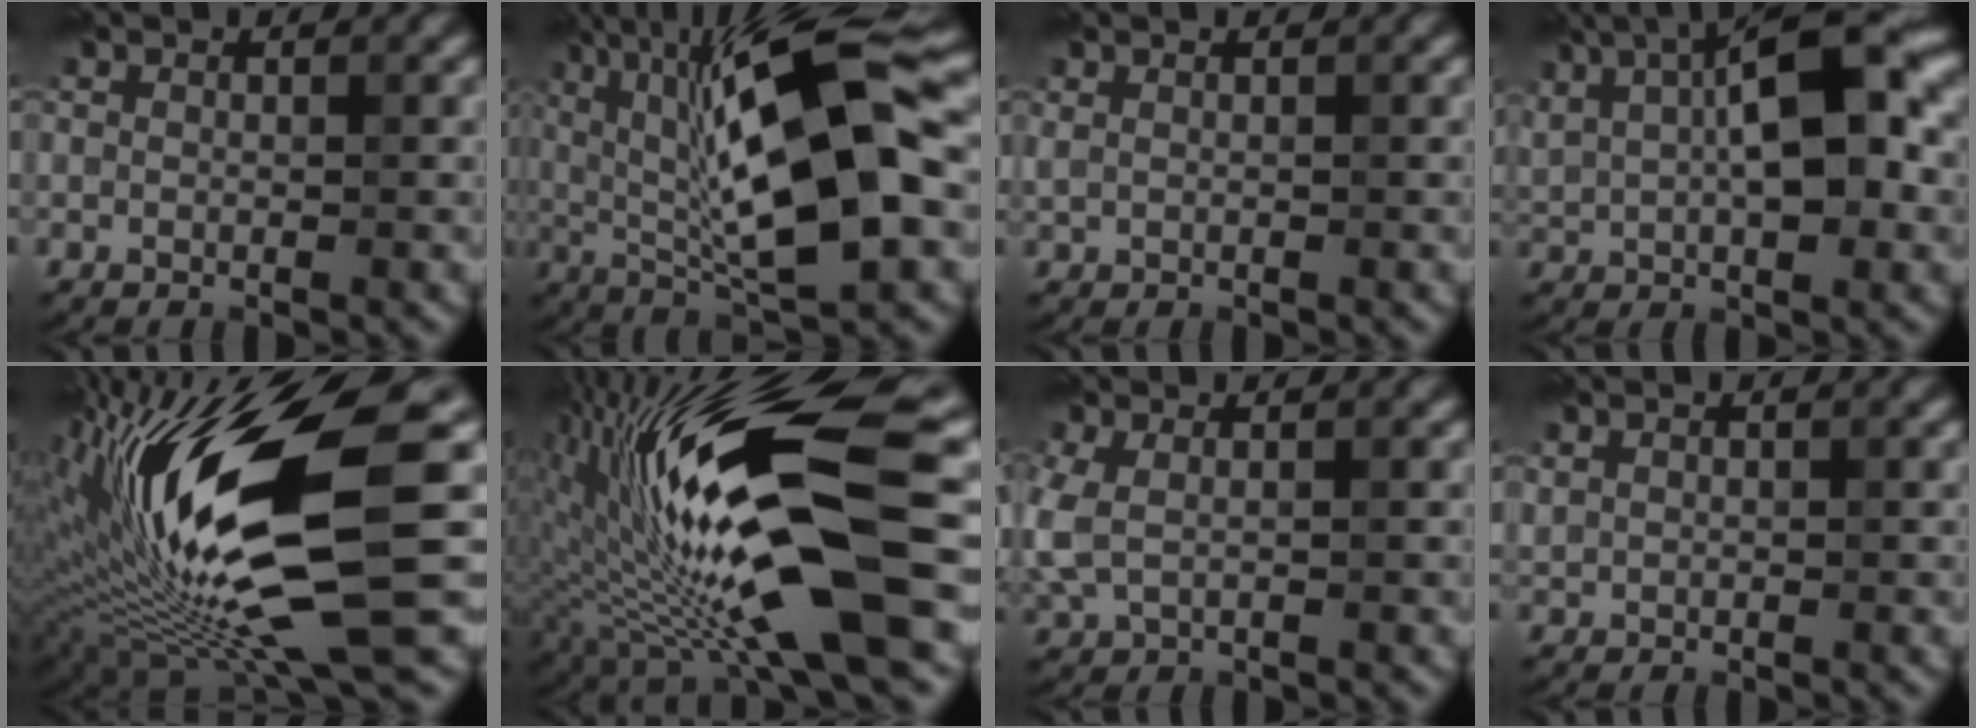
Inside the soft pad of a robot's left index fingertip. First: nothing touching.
{"total": 15.9, "force": [1.9, 4.4, 15.2], "torque": [-0.249, 0.016, 0.021]}
{"total": 0.5, "force": [0.4, 0.2, 0.3], "torque": [-0.008, 0.003, 0.010]}
{"total": 11.6, "force": [3.1, 4.5, 10.3], "torque": [-0.165, 0.016, 0.047]}
{"total": 16.2, "force": [1.6, 5.4, 15.2], "torque": [-0.288, -0.018, 0.036]}
{"total": 15.5, "force": [-1.1, 4.1, 15.0], "torque": [-0.269, 0.002, -0.021]}
{"total": 2.2, "force": [0.2, 1.3, 1.8], "torque": [-0.057, 0.001, 0.003]}
{"total": 0.5, "force": [0.5, 0.2, 0.0], "torque": [-0.003, 0.001, 0.014]}